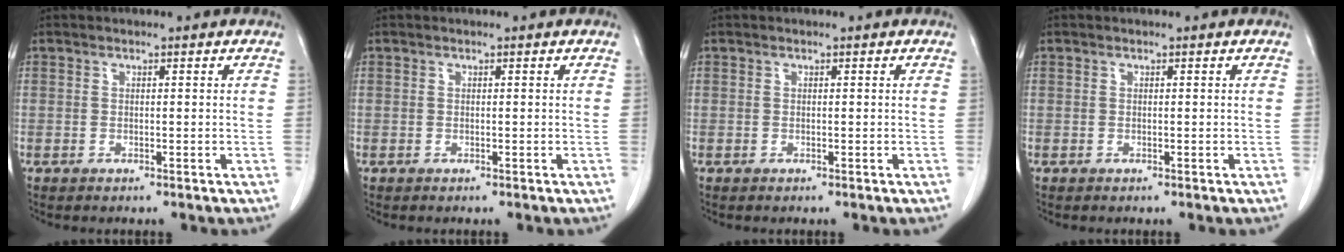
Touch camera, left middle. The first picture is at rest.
{"total": 0.0}
{"total": 0.0}
{"total": 0.0}